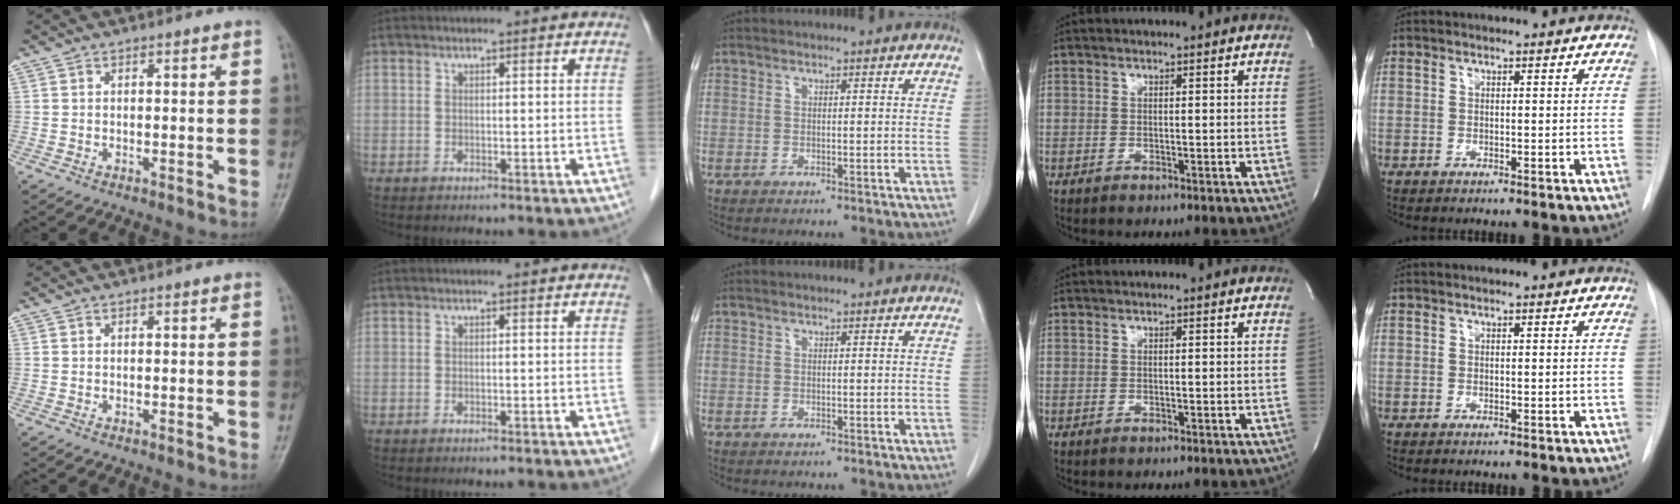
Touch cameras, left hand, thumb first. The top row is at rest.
{}